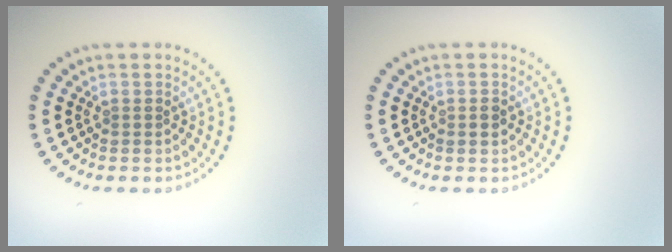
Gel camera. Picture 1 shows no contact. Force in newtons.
{"total": 1.2, "press": 1.2, "slide": 0.1}